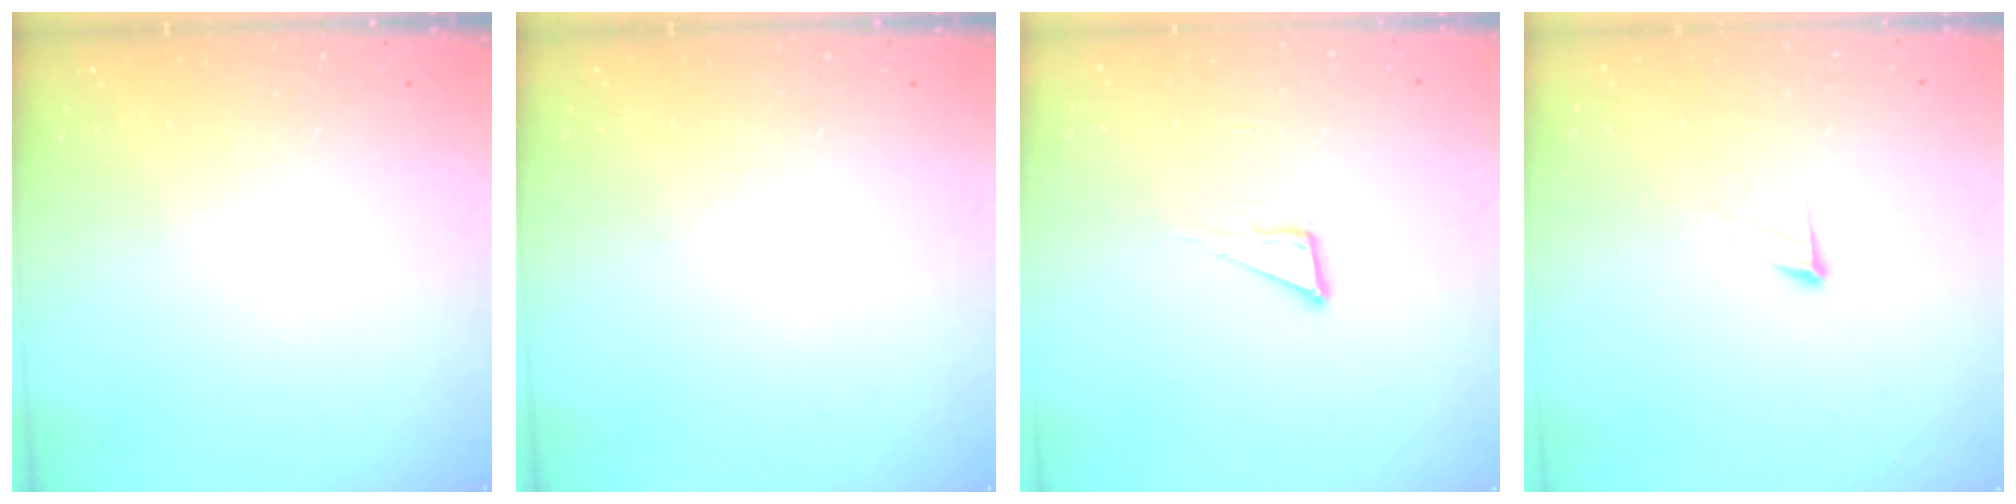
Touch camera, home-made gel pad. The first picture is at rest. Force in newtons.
{"total": 0.0}
{"total": 6.4, "press": 6.4, "slide": 0.4}
{"total": 4.5, "press": 4.5, "slide": 0.4}